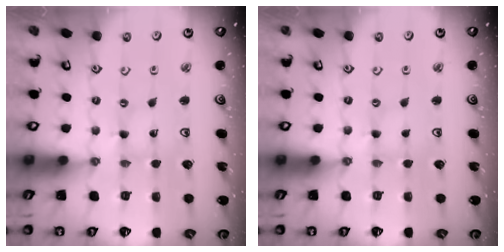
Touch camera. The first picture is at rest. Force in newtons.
{"total": 0.9, "press": 0.9, "slide": 0.1}